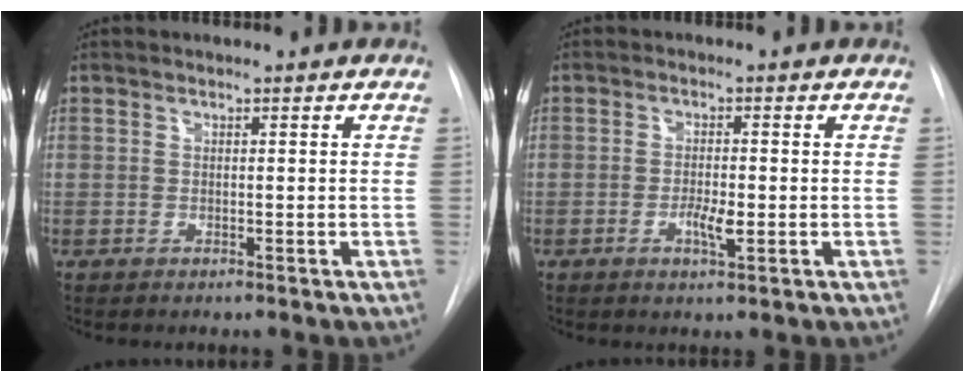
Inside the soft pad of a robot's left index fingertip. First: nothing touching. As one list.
[{"total": 3.1, "force": [-1.5, 0.6, 2.6], "torque": [-0.048, -0.006, -0.023]}]